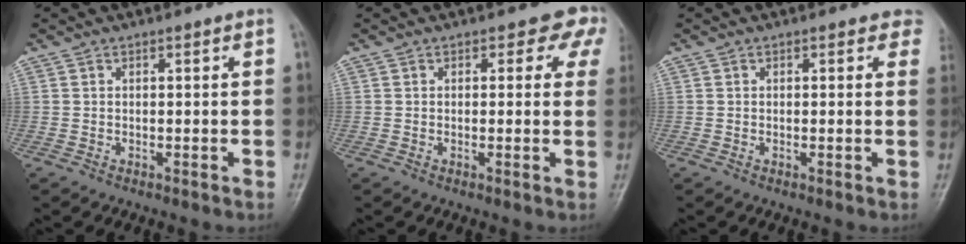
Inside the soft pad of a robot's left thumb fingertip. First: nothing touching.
{"total": 4.4, "force": [2.5, 3.1, 1.9], "torque": [0.022, -0.006, 0.006]}
{"total": 2.7, "force": [2.0, 1.6, 0.8], "torque": [0.022, -0.006, 0.000]}